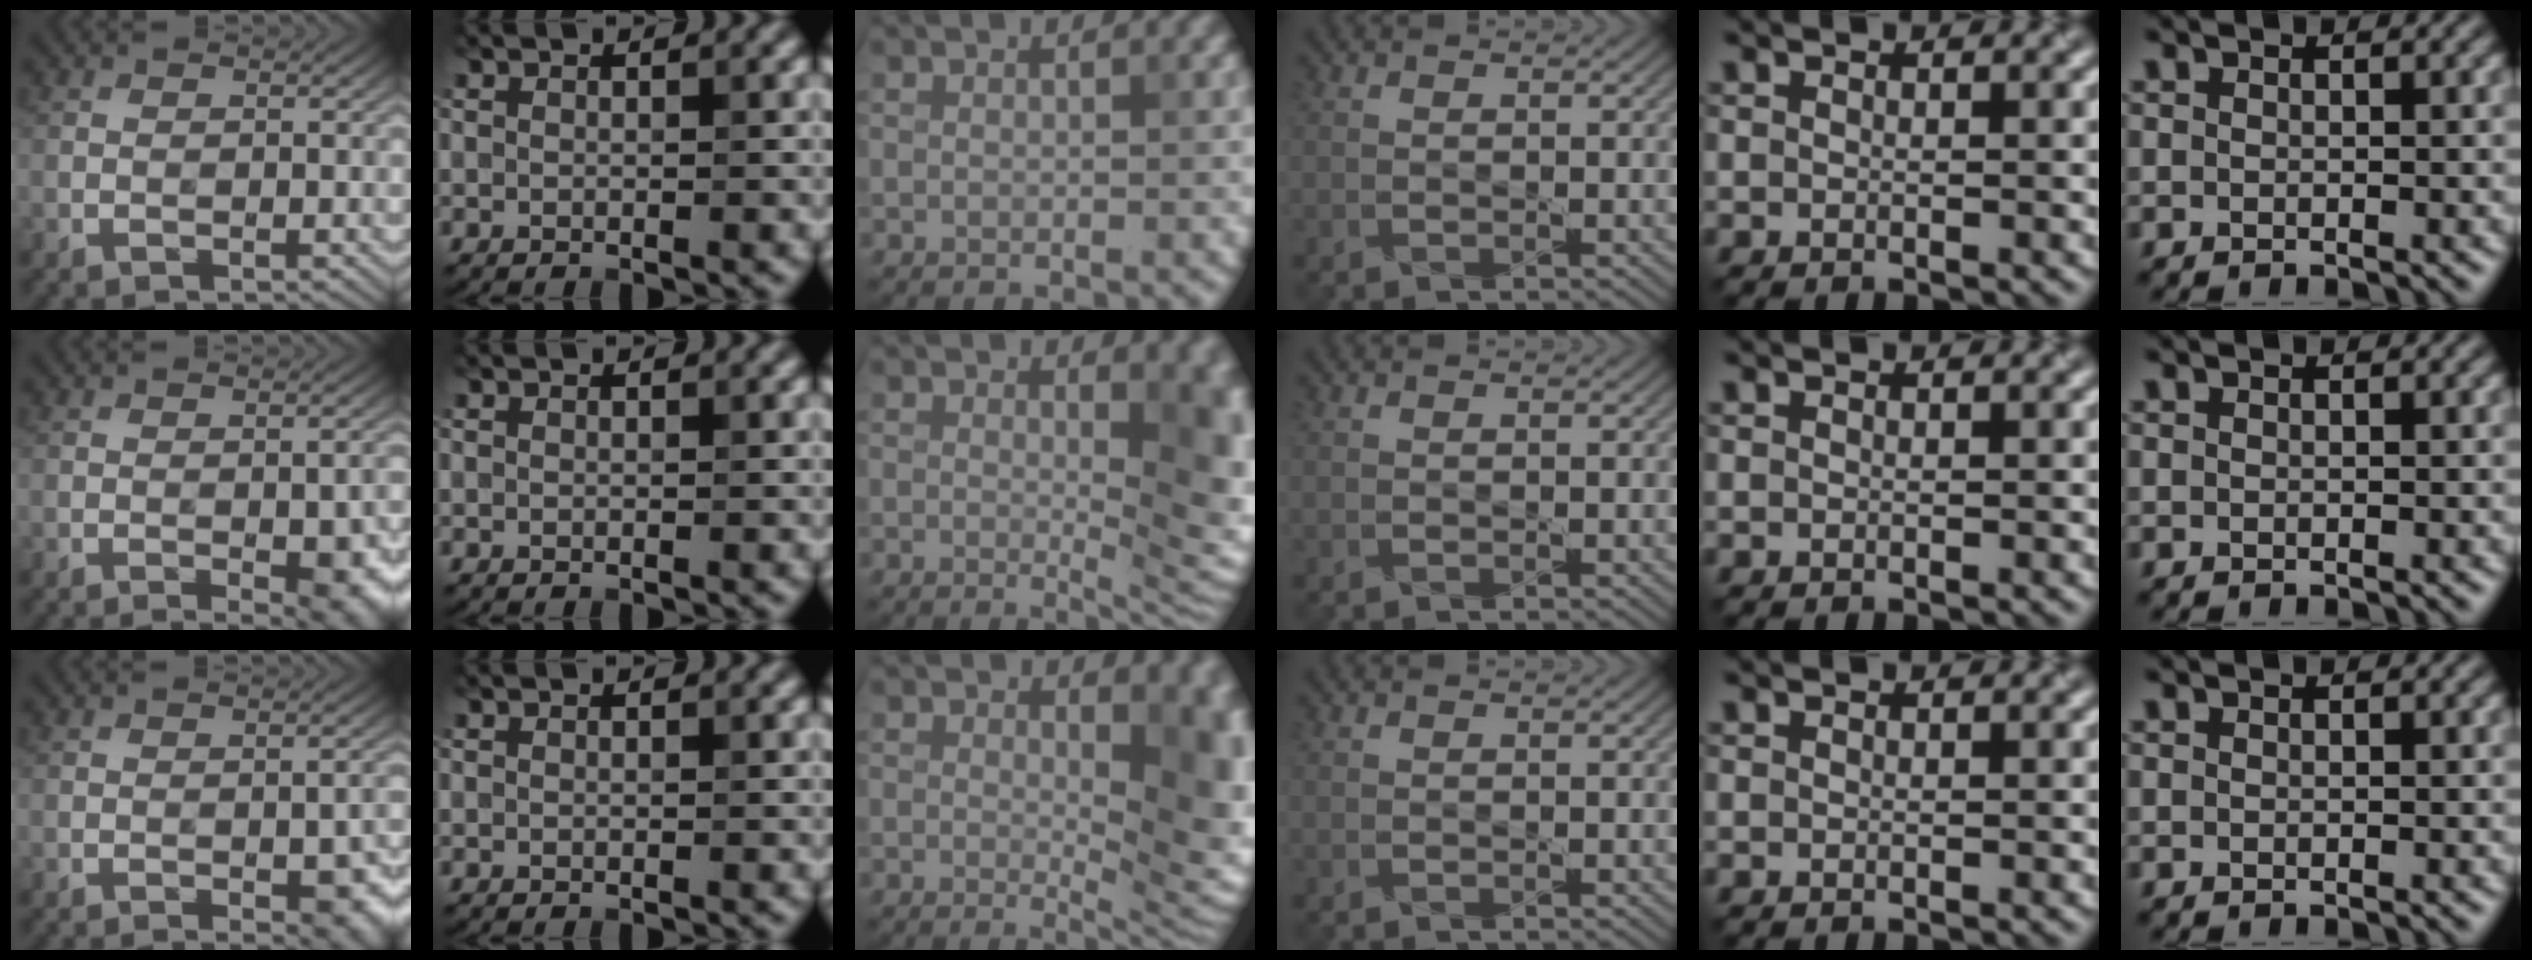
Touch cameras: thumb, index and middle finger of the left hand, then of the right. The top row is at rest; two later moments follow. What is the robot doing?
{"motion": "pour", "object": "plastic test tube"}